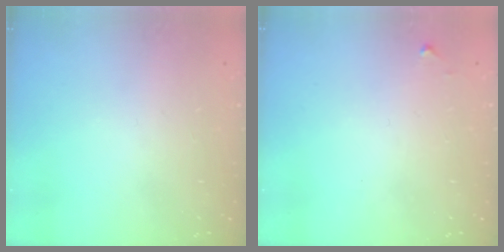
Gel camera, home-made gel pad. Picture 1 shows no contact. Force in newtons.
{"total": 3.9, "press": 3.9, "slide": 0.6}